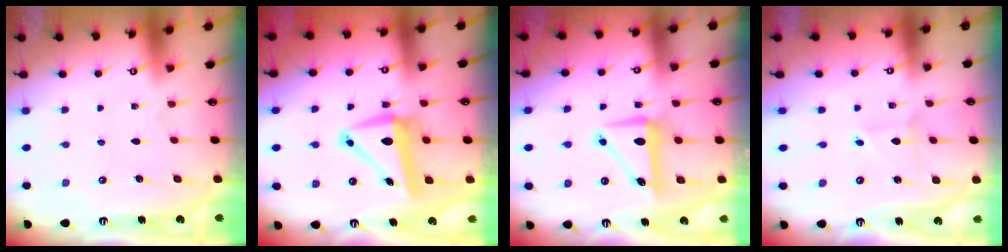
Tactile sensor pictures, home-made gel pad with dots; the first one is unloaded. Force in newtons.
{"total": 8.6, "press": 8.3, "slide": 2.2}
{"total": 8.1, "press": 8.0, "slide": 1.1}
{"total": 1.8, "press": 1.8, "slide": 0.1}